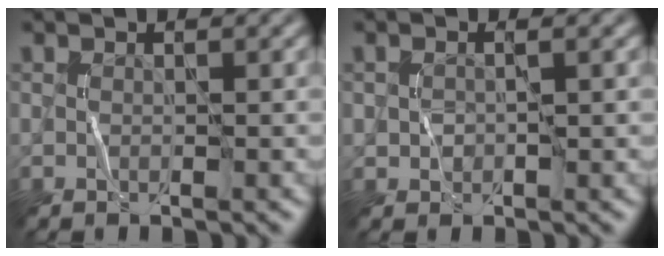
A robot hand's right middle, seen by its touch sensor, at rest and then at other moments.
{"total": 0.9, "force": [0.1, 0.8, 0.5], "torque": [-0.009, -0.001, 0.003]}